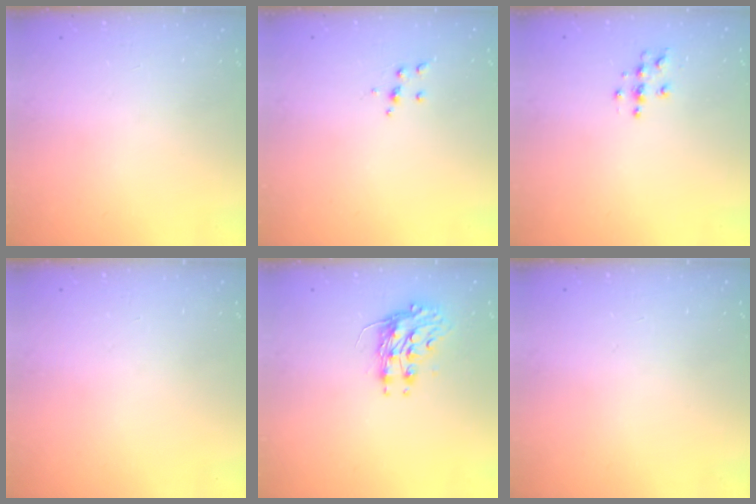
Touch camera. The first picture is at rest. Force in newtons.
{"total": 4.0, "press": 3.9, "slide": 0.9}
{"total": 3.8, "press": 3.8, "slide": 0.3}
{"total": 0.0}
{"total": 8.4, "press": 8.4, "slide": 0.3}
{"total": 0.0}